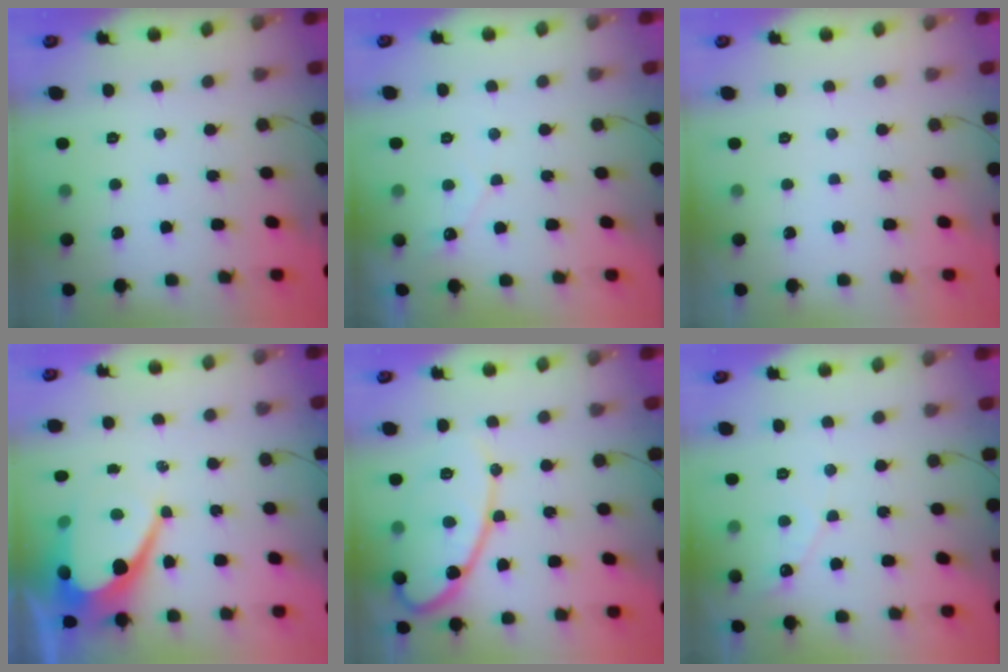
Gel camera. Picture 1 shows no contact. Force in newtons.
{"total": 2.7, "press": 2.7, "slide": 0.1}
{"total": 0.0}
{"total": 13.5, "press": 13.4, "slide": 0.9}
{"total": 14.1, "press": 14.1, "slide": 1.0}
{"total": 3.6, "press": 3.6, "slide": 0.2}